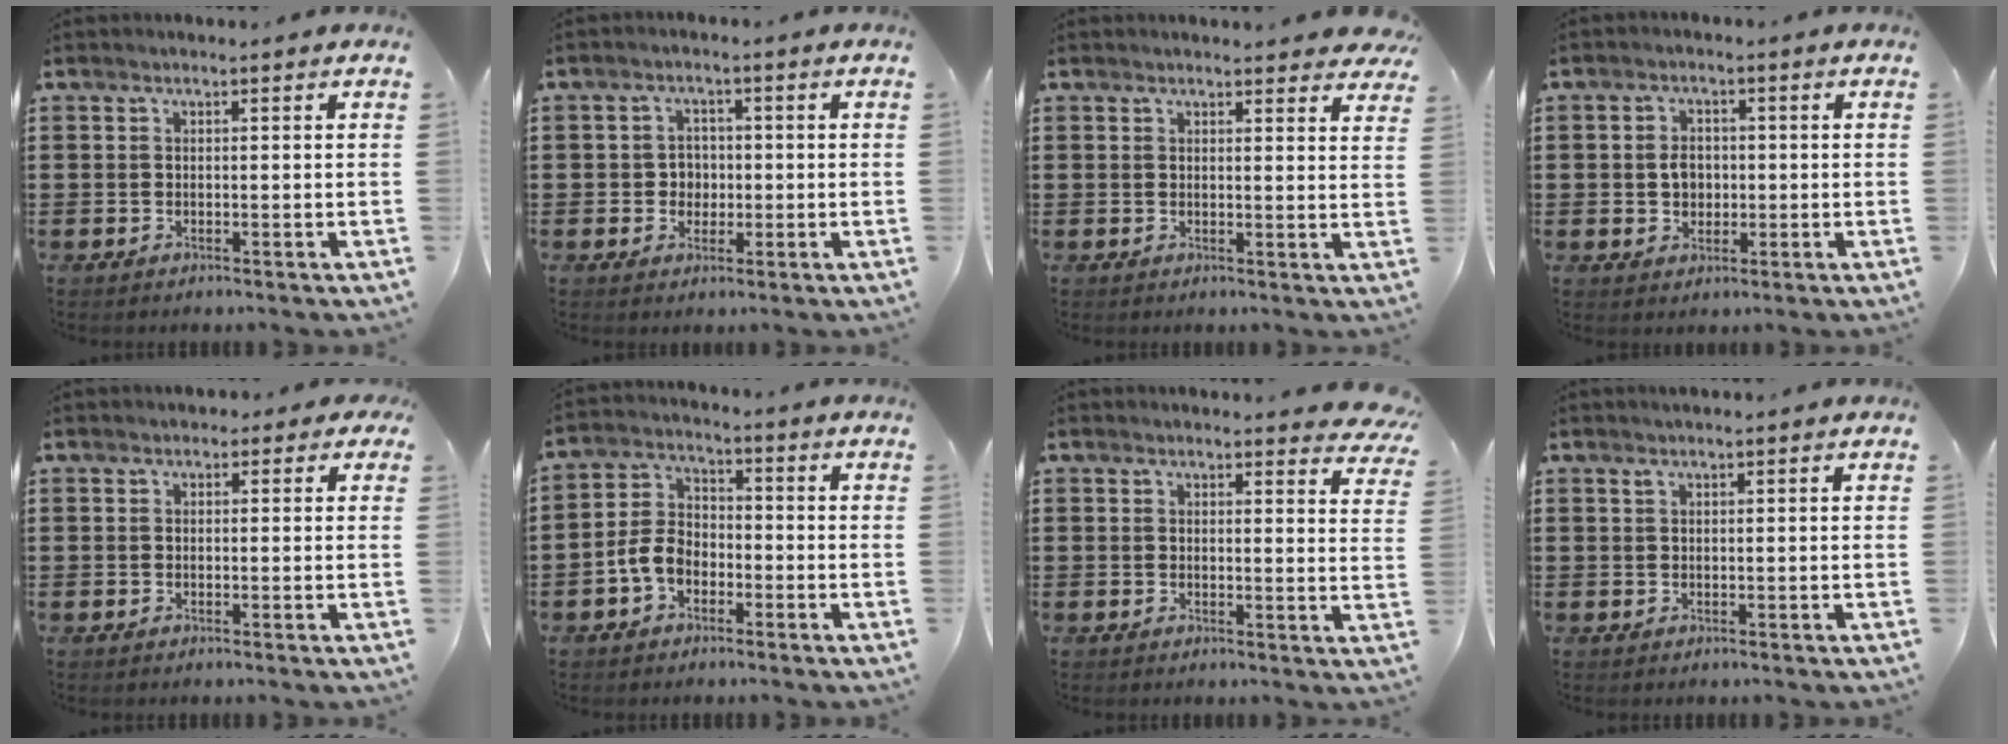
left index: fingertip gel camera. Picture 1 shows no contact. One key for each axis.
{"total": 3.1, "fx": -0.3, "fy": 2.8, "fz": 1.2, "tx": -0.034, "ty": 0.006, "tz": -0.009}
{"total": 2.7, "fx": 2.6, "fy": 0.2, "fz": 0.6, "tx": -0.011, "ty": -0.007, "tz": 0.049}
{"total": 3.1, "fx": -0.1, "fy": 2.5, "fz": 1.8, "tx": -0.034, "ty": 0.004, "tz": -0.007}
{"total": 1.1, "fx": 0.1, "fy": 1.0, "fz": 0.5, "tx": -0.005, "ty": 0.004, "tz": -0.003}
{"total": 5.6, "fx": -2.6, "fy": 3.7, "fz": 3.3, "tx": -0.088, "ty": 0.008, "tz": -0.059}
{"total": 2.7, "fx": 2.6, "fy": 0.2, "fz": 0.6, "tx": -0.005, "ty": -0.014, "tz": 0.046}
{"total": 0.8, "fx": 0.5, "fy": 0.1, "fz": 0.6, "tx": -0.013, "ty": 0.002, "tz": 0.010}